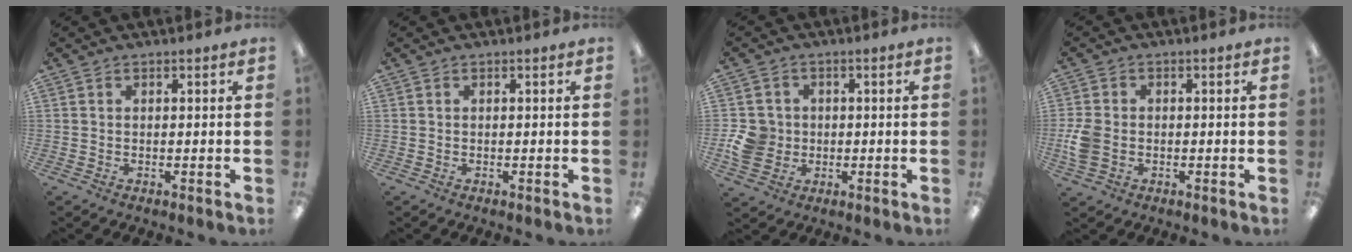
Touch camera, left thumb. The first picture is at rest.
{"total": 0.0}
{"total": 7.4, "force": [-0.8, 6.8, 2.7], "torque": [-0.058, 0.014, -0.013]}
{"total": 6.3, "force": [-1.1, 4.9, 3.8], "torque": [-0.074, 0.006, -0.020]}